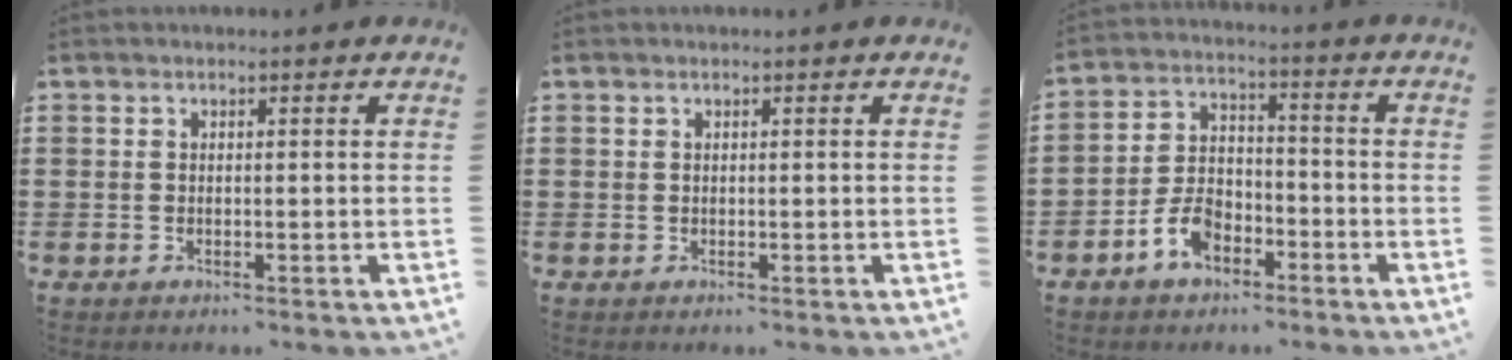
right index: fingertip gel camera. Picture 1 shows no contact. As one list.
[{"total": 0.0}, {"total": 6.4, "force": [-3.8, 3.8, 3.5], "torque": [-0.087, 0.009, -0.076]}]